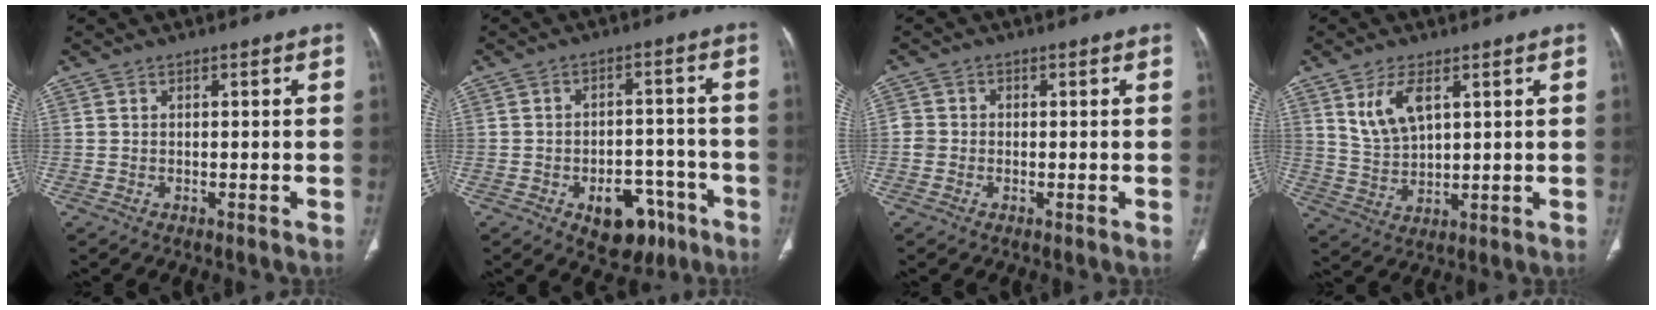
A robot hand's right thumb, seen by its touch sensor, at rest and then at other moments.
{"total": 10.7, "force": [-5.5, 6.8, 6.2], "torque": [-0.050, 0.042, -0.066]}
{"total": 2.1, "force": [-0.5, 2.0, 0.6], "torque": [-0.002, 0.009, -0.013]}
{"total": 7.6, "force": [3.6, 3.6, 5.6], "torque": [-0.103, -0.018, 0.080]}